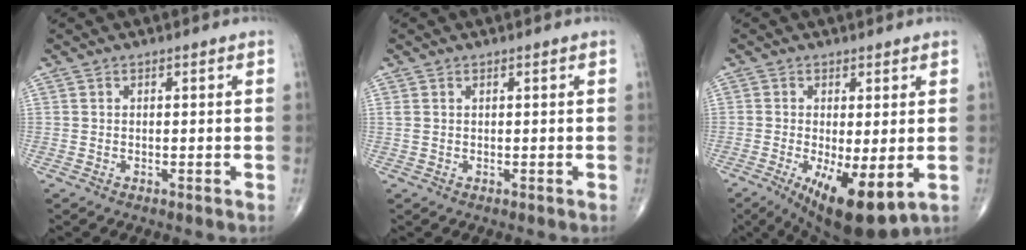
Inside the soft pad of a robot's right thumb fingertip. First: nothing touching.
{"total": 0.8, "force": [0.4, 0.4, 0.6], "torque": [-0.014, 0.010, 0.013]}
{"total": 11.6, "force": [-3.2, 3.8, 10.4], "torque": [-0.164, -0.024, -0.037]}